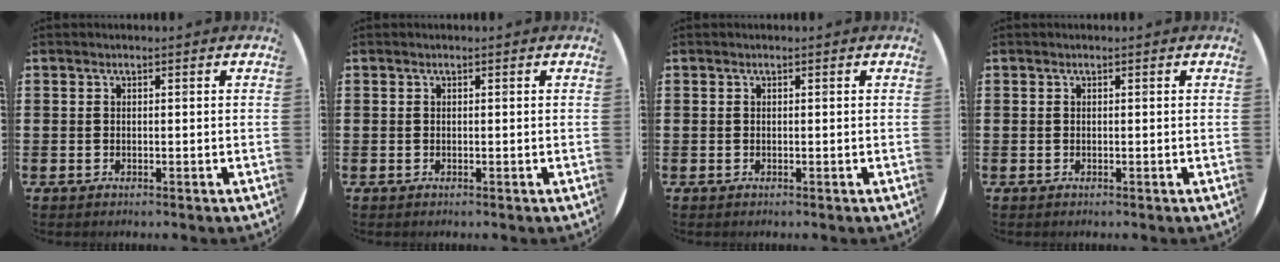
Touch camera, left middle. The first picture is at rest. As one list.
[{"total": 0.0}, {"total": 0.0}, {"total": 0.0}]